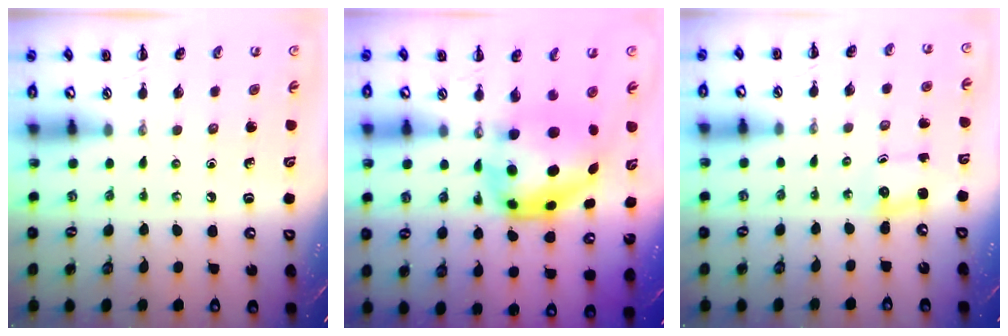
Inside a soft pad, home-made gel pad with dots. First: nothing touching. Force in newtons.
{"total": 7.0, "press": 6.8, "slide": 1.9}
{"total": 1.8, "press": 1.7, "slide": 0.6}